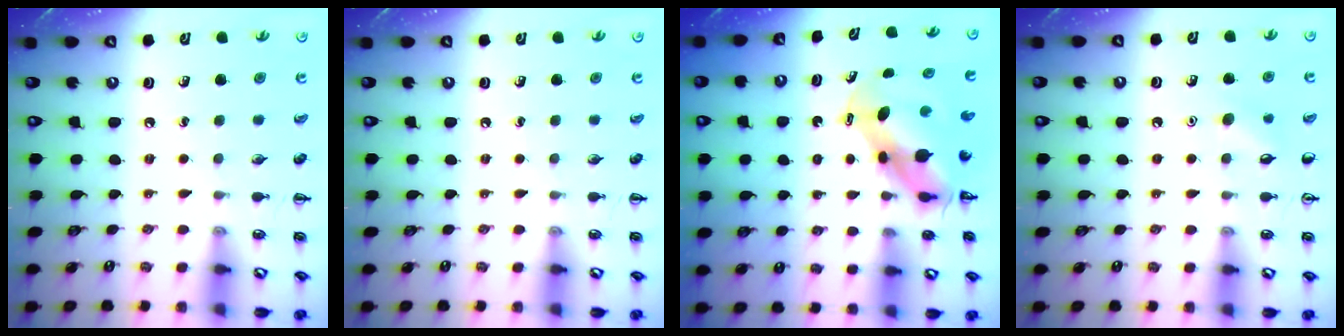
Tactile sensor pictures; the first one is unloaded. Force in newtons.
{"total": 0.0}
{"total": 6.9, "press": 6.6, "slide": 2.0}
{"total": 6.0, "press": 5.8, "slide": 1.7}